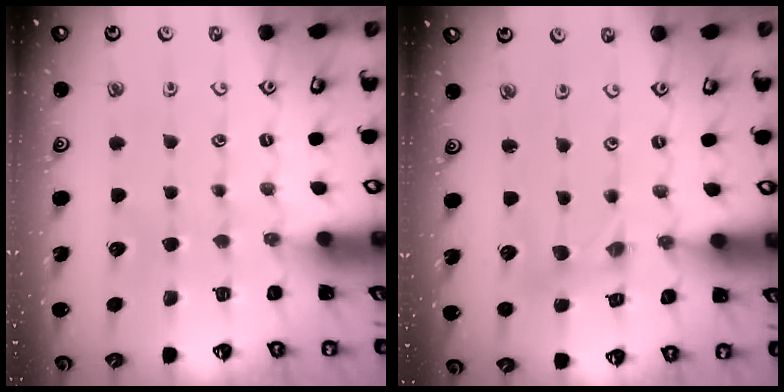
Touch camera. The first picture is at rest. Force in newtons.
{"total": 1.5, "press": 1.5, "slide": 0.3}